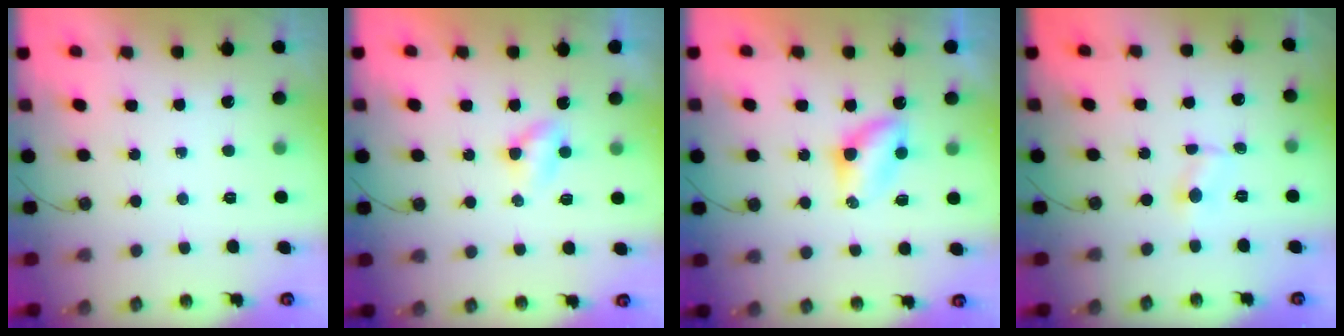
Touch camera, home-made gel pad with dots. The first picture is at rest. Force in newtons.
{"total": 3.2, "press": 3.1, "slide": 0.4}
{"total": 5.0, "press": 5.0, "slide": 0.5}
{"total": 1.7, "press": 1.6, "slide": 0.2}